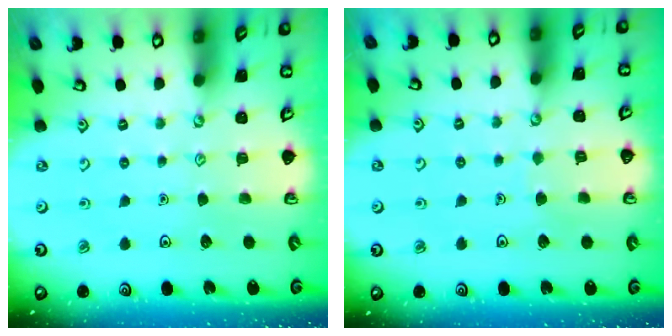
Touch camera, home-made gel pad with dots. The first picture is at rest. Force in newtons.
{"total": 2.4, "press": 2.4, "slide": 0.2}